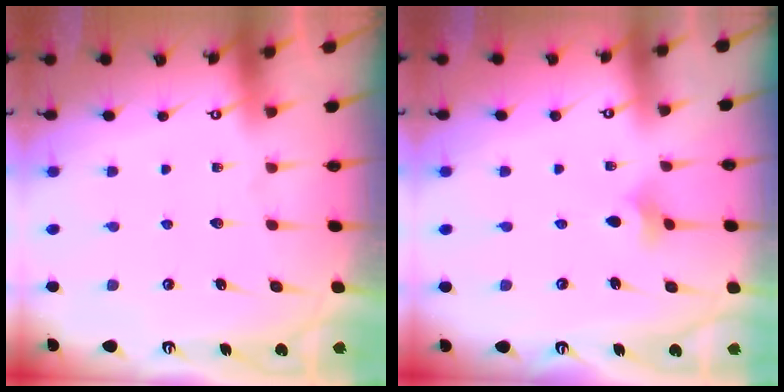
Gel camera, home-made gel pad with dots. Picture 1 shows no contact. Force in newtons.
{"total": 1.8, "press": 1.7, "slide": 0.5}